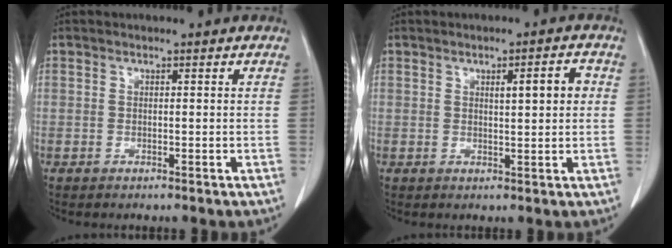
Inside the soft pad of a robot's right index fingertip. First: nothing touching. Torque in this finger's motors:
{"motor_torque": [0.18, -0.02, 0.08, 0.04]}